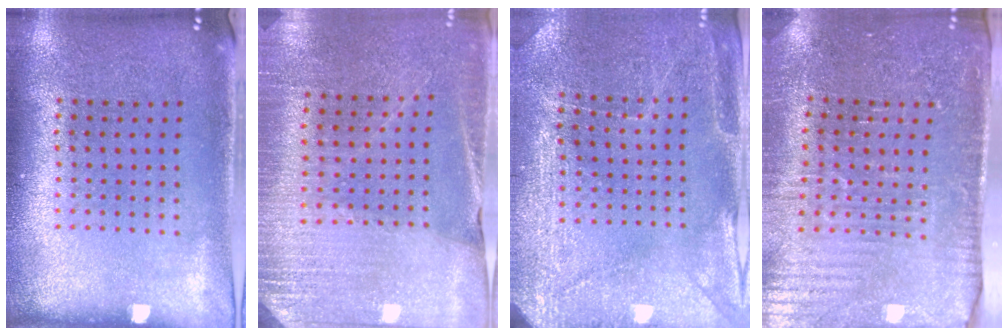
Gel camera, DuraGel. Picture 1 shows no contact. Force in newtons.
{"total": 2.7, "press": 2.6, "slide": 0.3}
{"total": 2.9, "press": 2.8, "slide": 0.3}
{"total": 3.5, "press": 3.4, "slide": 0.5}